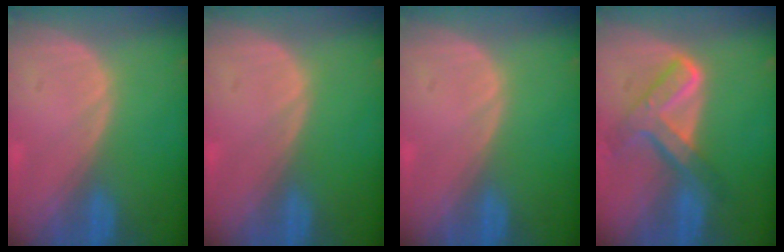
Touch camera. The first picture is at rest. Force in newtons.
{"total": 0.0}
{"total": 0.0}
{"total": 7.7, "press": 6.5, "slide": 4.2}